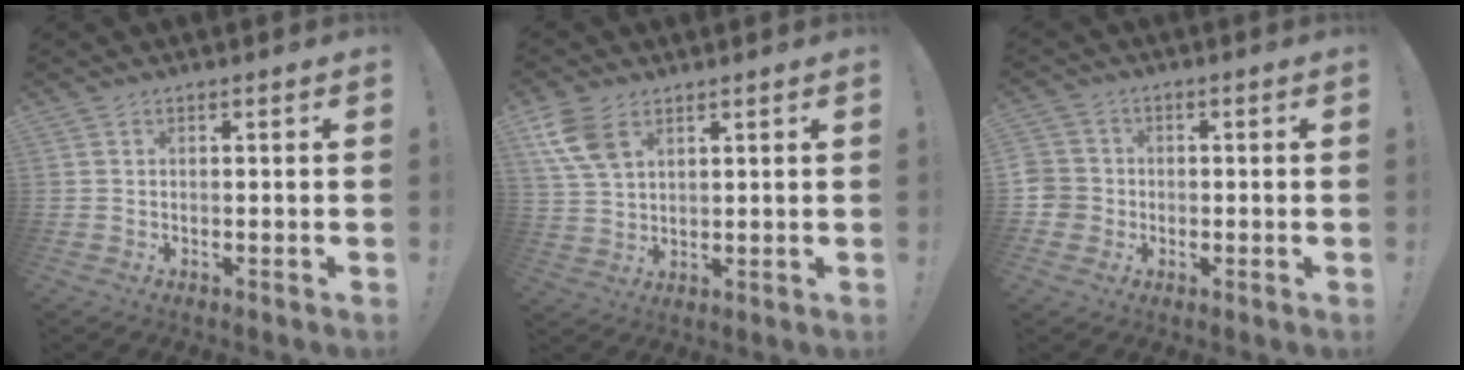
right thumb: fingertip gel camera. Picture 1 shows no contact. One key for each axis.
{"total": 9.2, "fx": 4.8, "fy": 5.6, "fz": 5.6, "tx": -0.106, "ty": -0.010, "tz": 0.095}
{"total": 5.6, "fx": -1.0, "fy": 5.3, "fz": 1.4, "tx": -0.027, "ty": 0.011, "tz": -0.021}